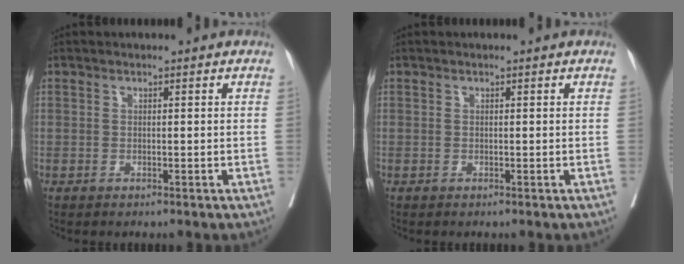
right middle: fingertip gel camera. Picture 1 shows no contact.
{"total": 0.0}